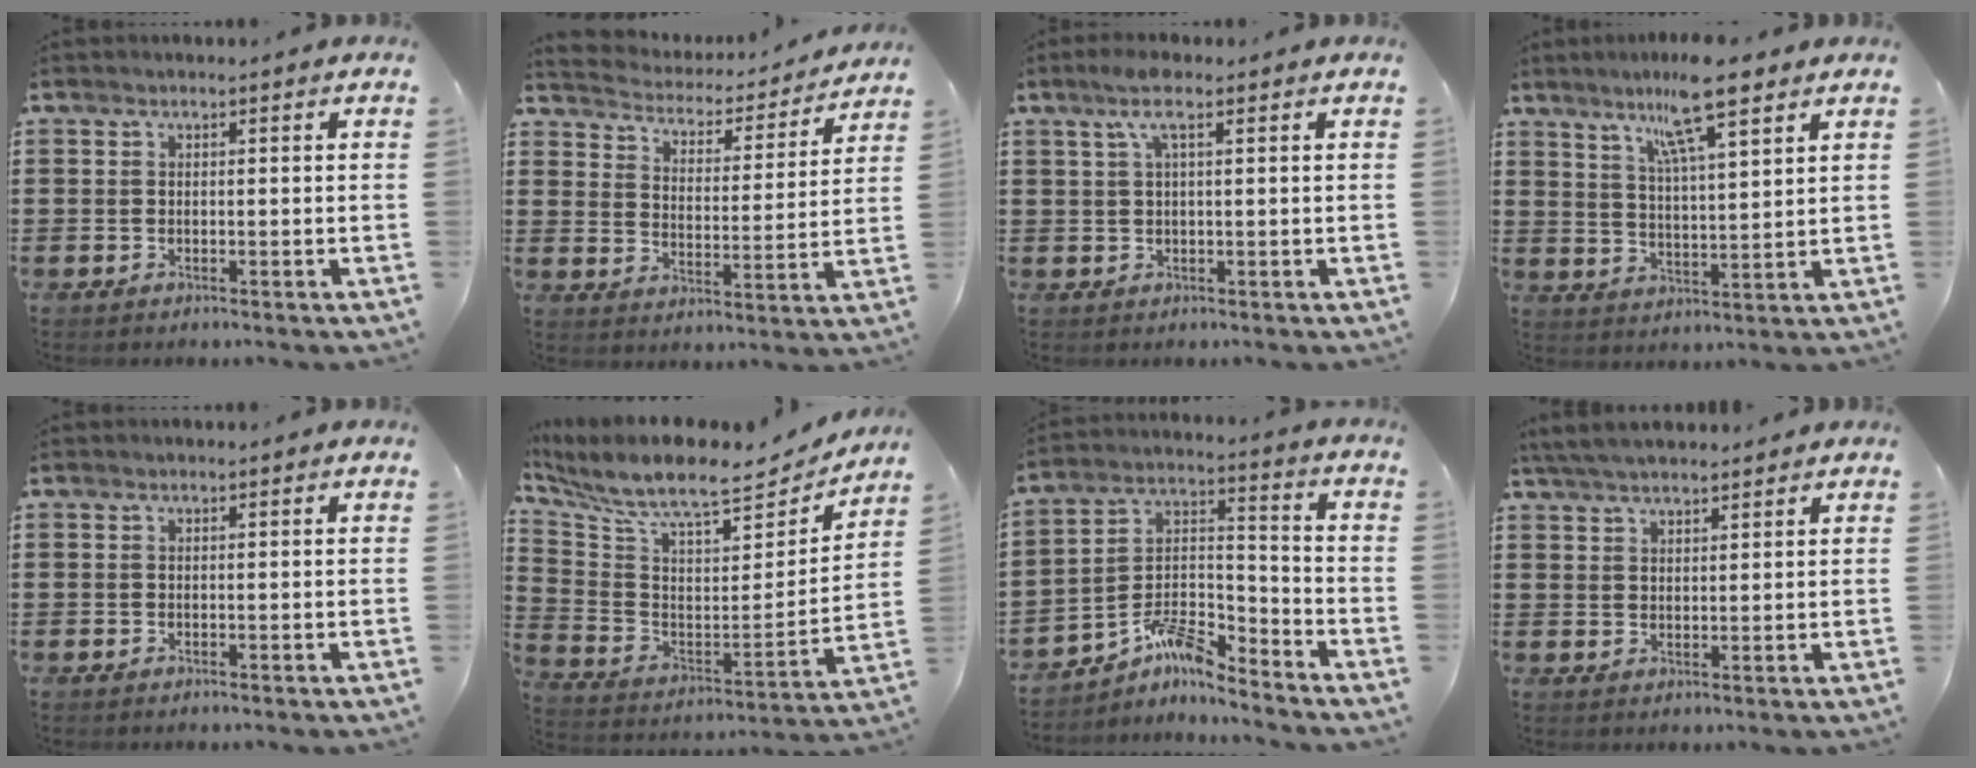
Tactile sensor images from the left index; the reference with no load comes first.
{"total": 2.9, "force": [2.8, 0.4, -0.2], "torque": [-0.021, -0.030, 0.039]}
{"total": 3.8, "force": [1.6, 0.8, 3.3], "torque": [-0.069, 0.005, 0.027]}
{"total": 9.8, "force": [7.0, 1.2, 6.7], "torque": [-0.130, -0.014, 0.118]}
{"total": 0.0}
{"total": 9.1, "force": [7.8, 1.6, 4.3], "torque": [-0.120, -0.063, 0.133]}
{"total": 8.1, "force": [-6.7, 2.3, 4.0], "torque": [-0.080, 0.008, -0.131]}
{"total": 4.3, "force": [3.9, 0.7, 1.6], "torque": [-0.042, -0.003, 0.075]}